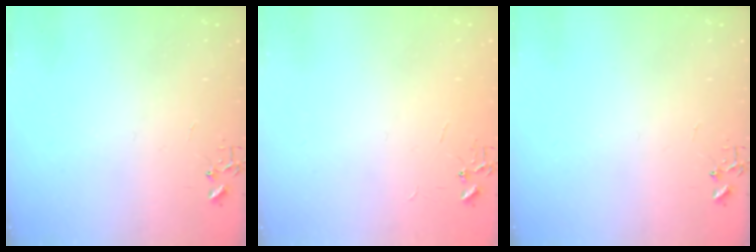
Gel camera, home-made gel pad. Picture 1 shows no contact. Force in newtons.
{"total": 1.8, "press": 1.8, "slide": 0.2}
{"total": 0.0}